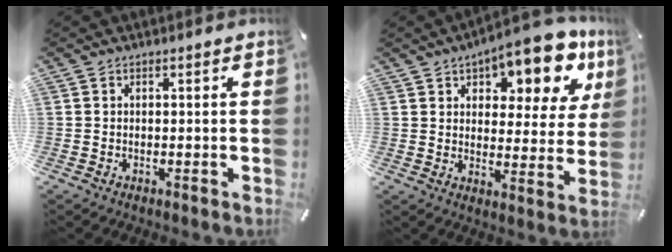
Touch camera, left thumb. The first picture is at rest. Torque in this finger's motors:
{"motor_torque": [2.57, 1.88, 1.79, -0.89, 0.14]}